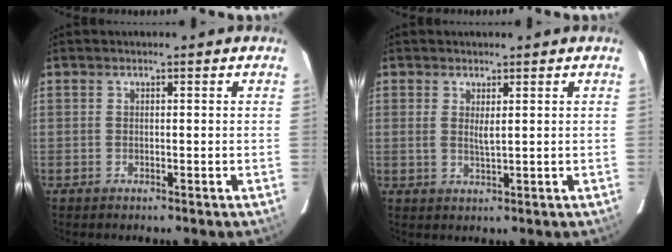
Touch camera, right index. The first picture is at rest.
{"total": 2.2, "force": [0.7, 0.5, 2.0], "torque": [-0.037, -0.004, 0.012]}